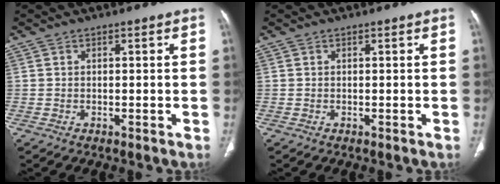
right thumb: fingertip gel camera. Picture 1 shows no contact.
{"total": 0.0}